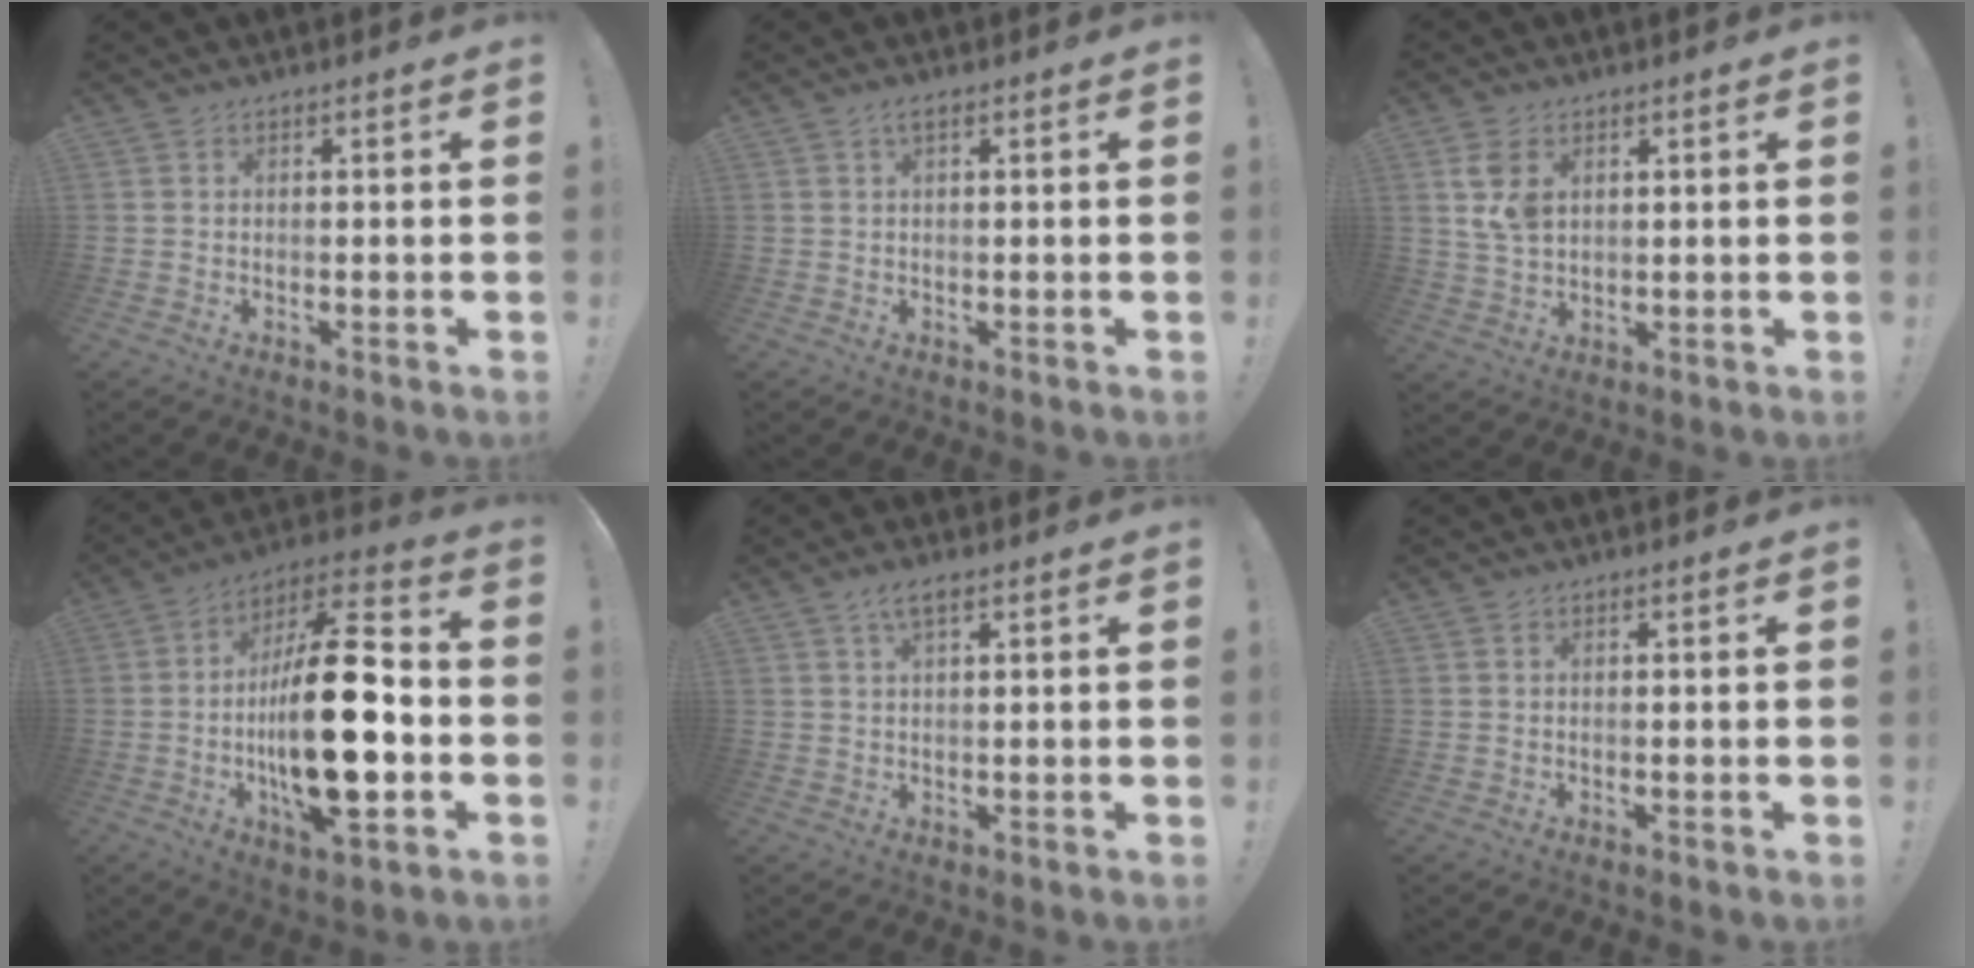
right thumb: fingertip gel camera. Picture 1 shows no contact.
{"total": 1.4, "force": [0.6, 0.3, 1.2], "torque": [-0.025, 0.002, 0.010]}
{"total": 7.8, "force": [3.1, 5.1, 5.1], "torque": [-0.092, -0.010, 0.058]}
{"total": 25.3, "force": [-3.6, 8.6, 23.5], "torque": [-0.417, 0.015, -0.057]}
{"total": 3.1, "force": [1.7, 0.8, 2.5], "torque": [-0.052, 0.002, 0.030]}
{"total": 0.0}